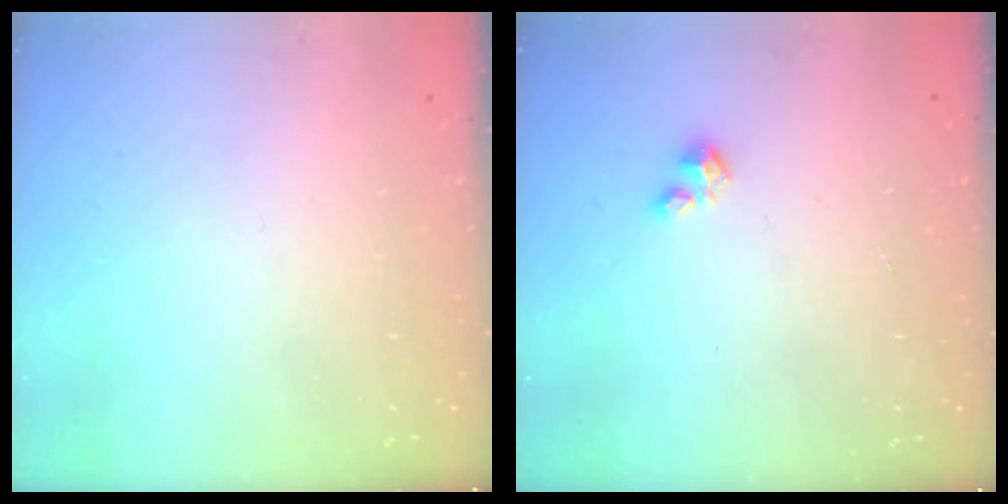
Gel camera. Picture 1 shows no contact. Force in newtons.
{"total": 1.3, "press": 1.2, "slide": 0.4}